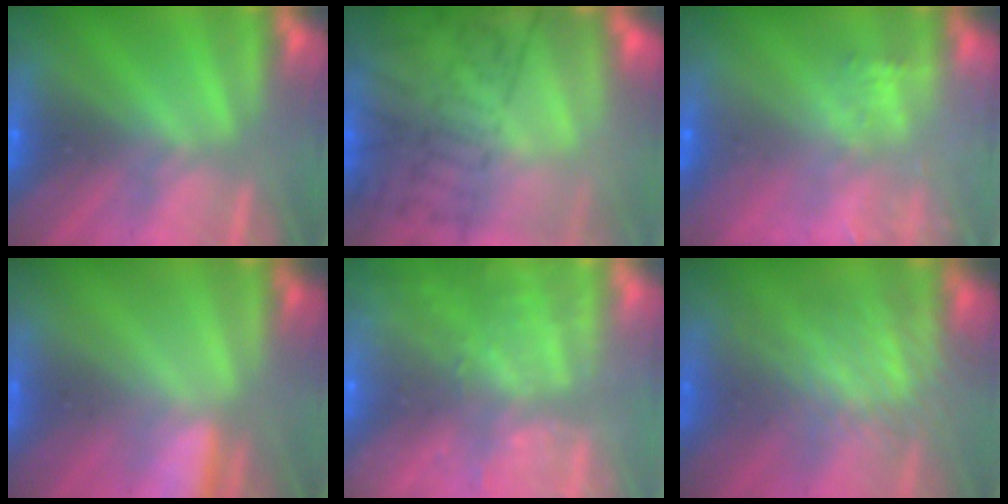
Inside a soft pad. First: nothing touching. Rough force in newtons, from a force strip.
{"total": 8.3}
{"total": 7.2}
{"total": 2.9}
{"total": 8.6}
{"total": 2.9}